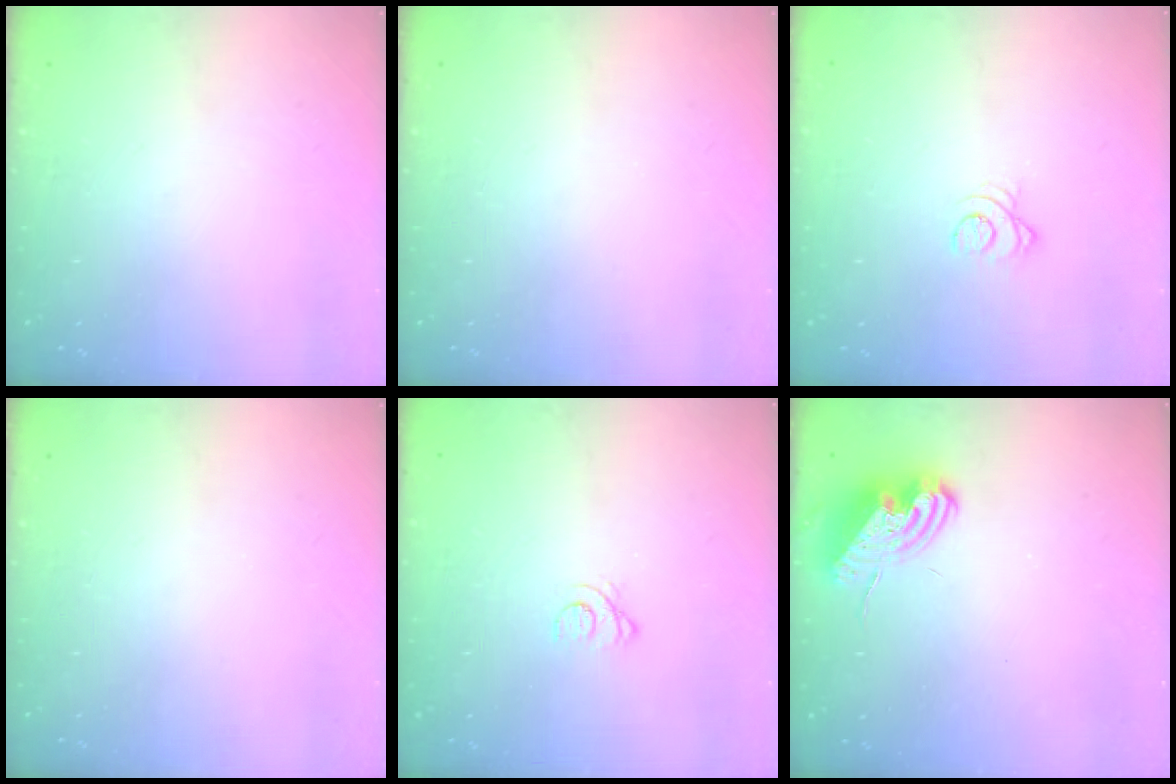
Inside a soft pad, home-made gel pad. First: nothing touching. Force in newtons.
{"total": 0.0}
{"total": 2.8, "press": 2.8, "slide": 0.3}
{"total": 0.0}
{"total": 1.4, "press": 1.4, "slide": 0.2}
{"total": 8.9, "press": 8.9, "slide": 0.4}